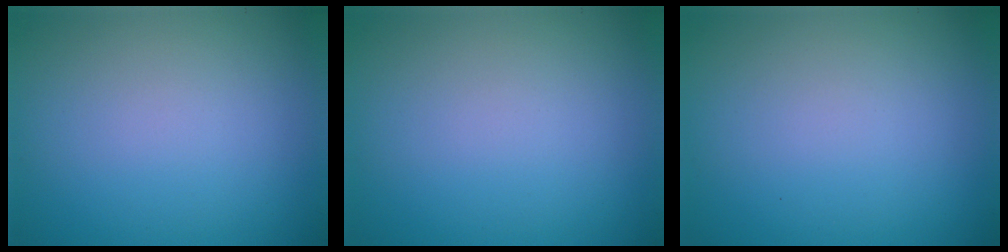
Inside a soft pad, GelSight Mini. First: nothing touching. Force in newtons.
{"total": 0.0}
{"total": 0.0}